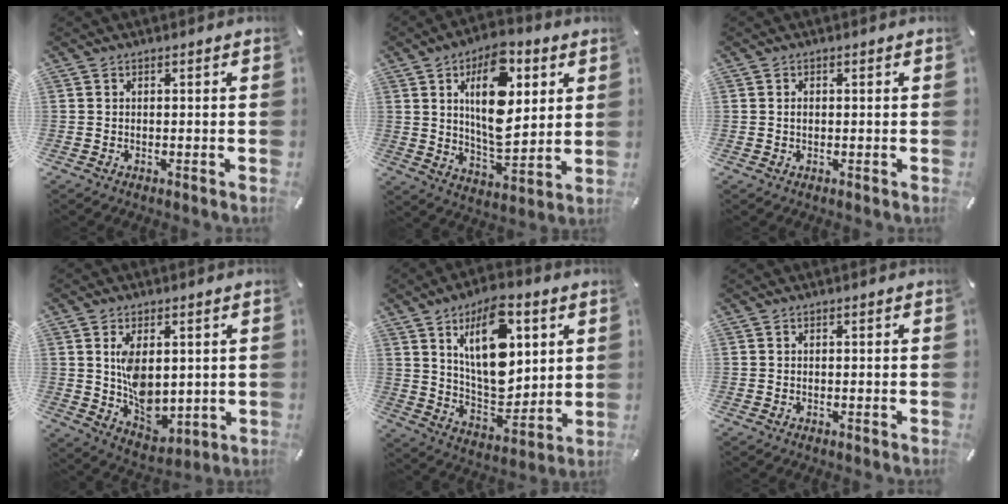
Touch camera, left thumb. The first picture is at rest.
{"total": 17.2, "force": [6.1, 9.0, 13.3], "torque": [-0.224, -0.017, 0.099]}
{"total": 1.1, "force": [0.0, 0.7, 0.8], "torque": [-0.017, 0.002, -0.001]}
{"total": 9.2, "force": [1.9, 6.1, 6.6], "torque": [-0.109, -0.014, 0.039]}
{"total": 18.5, "force": [7.6, 9.8, 13.8], "torque": [-0.231, -0.028, 0.125]}
{"total": 0.0}